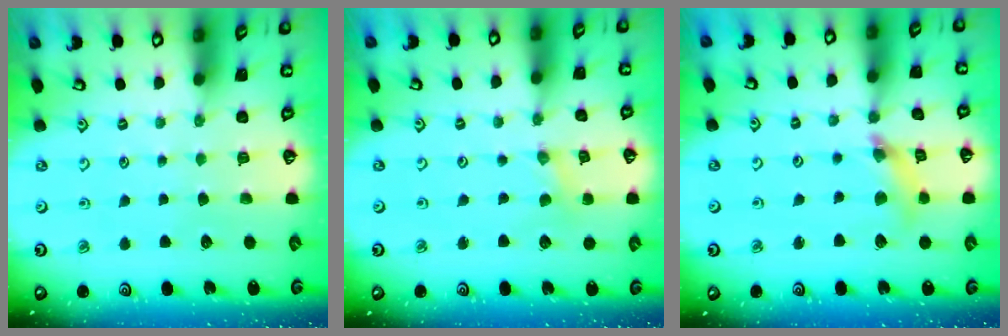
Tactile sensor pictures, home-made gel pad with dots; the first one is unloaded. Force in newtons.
{"total": 0.6, "press": 0.6, "slide": 0.1}
{"total": 8.9, "press": 8.8, "slide": 1.1}